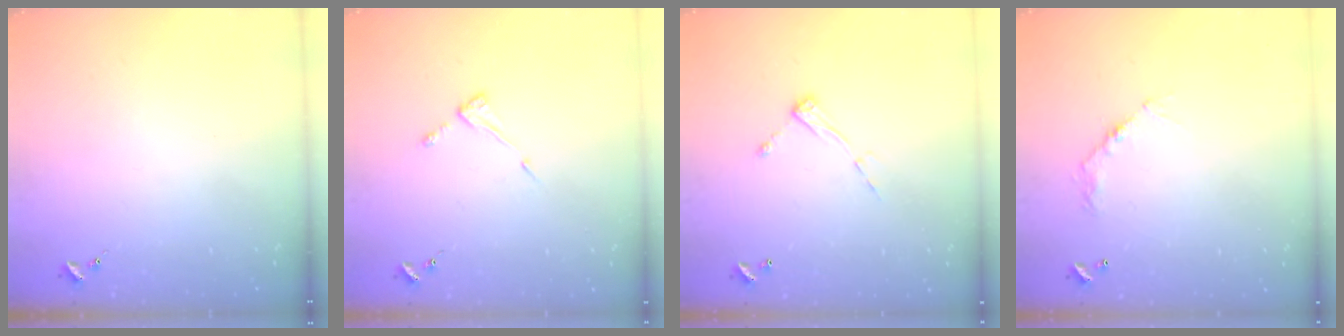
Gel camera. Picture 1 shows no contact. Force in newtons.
{"total": 4.4, "press": 4.3, "slide": 0.7}
{"total": 6.9, "press": 6.9, "slide": 0.4}
{"total": 6.3, "press": 6.3, "slide": 0.4}